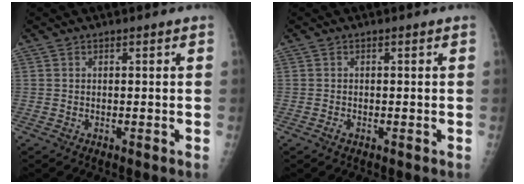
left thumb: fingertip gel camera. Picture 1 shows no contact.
{"total": 0.7, "force": [-0.3, 0.3, 0.5], "torque": [-0.011, 0.003, -0.006]}